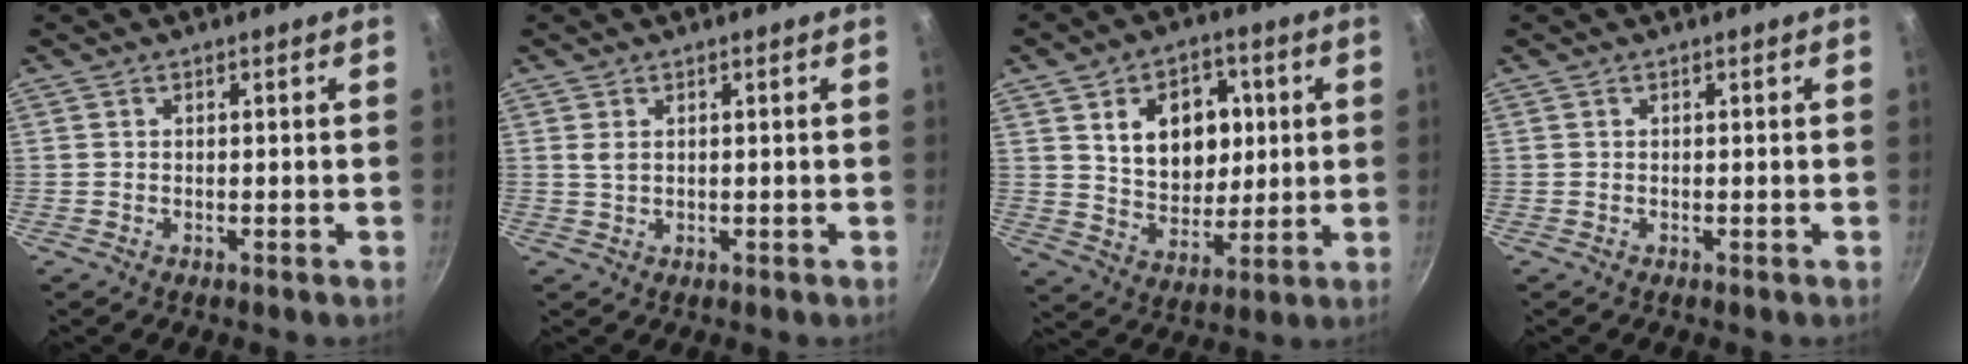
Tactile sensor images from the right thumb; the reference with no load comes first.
{"total": 1.4, "force": [0.5, 0.8, 1.1], "torque": [-0.021, -0.002, 0.012]}
{"total": 15.0, "force": [3.8, 11.0, 9.4], "torque": [-0.097, -0.013, 0.067]}
{"total": 0.0}